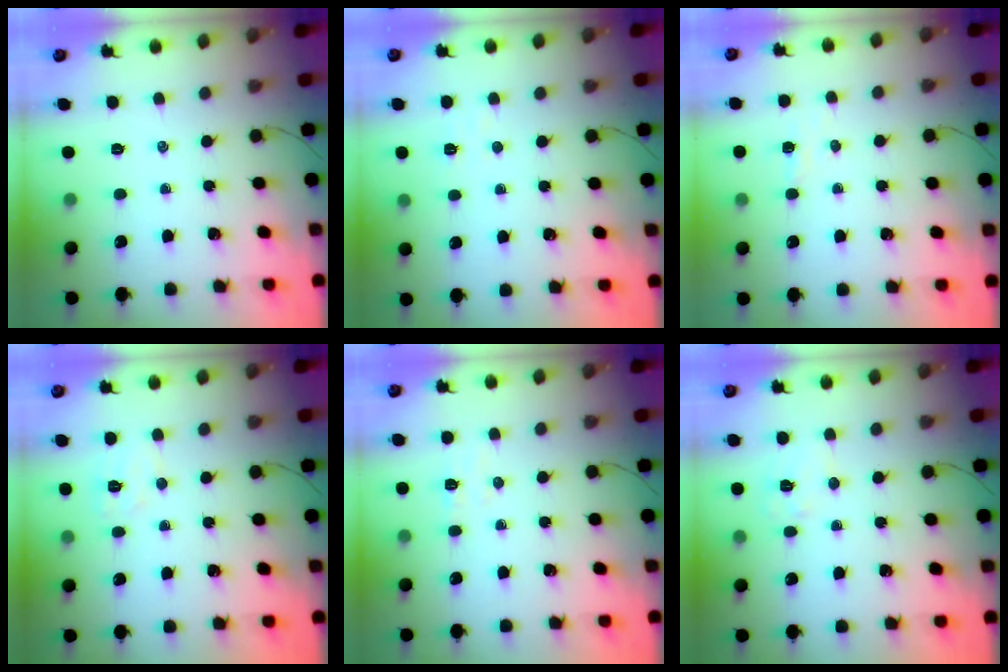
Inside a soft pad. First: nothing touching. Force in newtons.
{"total": 3.6, "press": 3.5, "slide": 0.9}
{"total": 3.6, "press": 3.5, "slide": 0.9}
{"total": 5.2, "press": 5.1, "slide": 1.1}
{"total": 4.5, "press": 4.3, "slide": 1.2}
{"total": 6.5, "press": 6.4, "slide": 1.0}